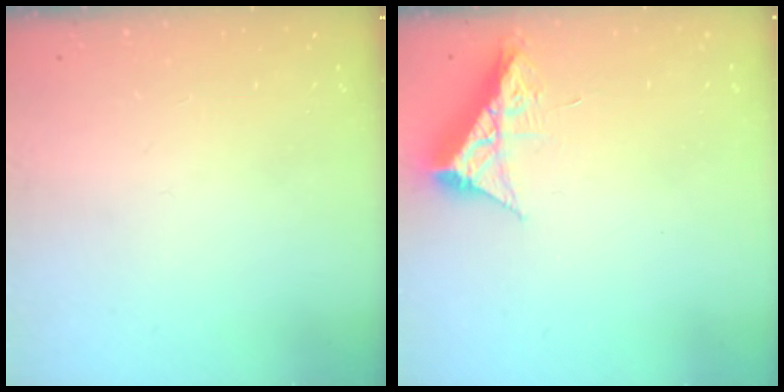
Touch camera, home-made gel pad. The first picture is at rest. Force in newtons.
{"total": 8.9, "press": 8.9, "slide": 0.4}